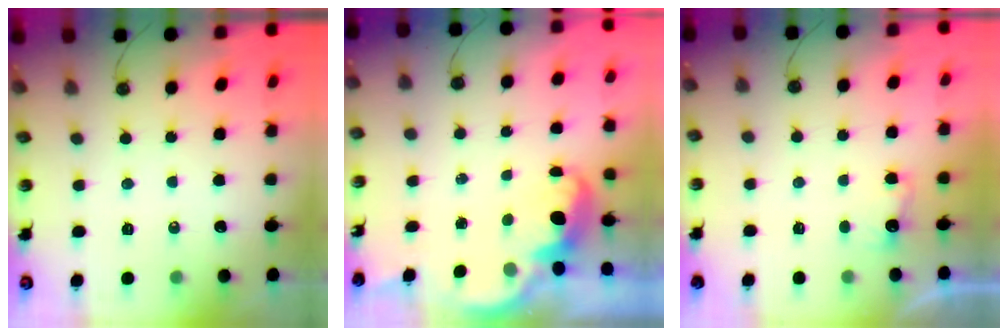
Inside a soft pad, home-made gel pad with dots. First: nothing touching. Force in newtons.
{"total": 2.5, "press": 2.4, "slide": 0.6}
{"total": 3.1, "press": 2.9, "slide": 0.8}